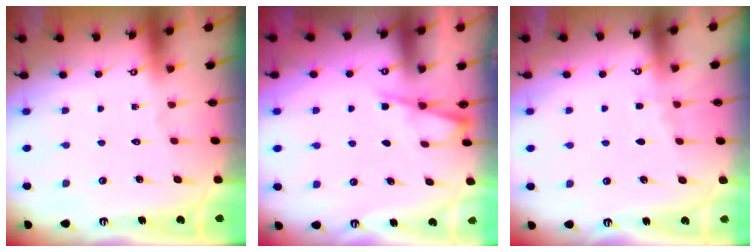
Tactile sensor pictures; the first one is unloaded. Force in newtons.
{"total": 2.7, "press": 2.7, "slide": 0.3}
{"total": 3.2, "press": 3.1, "slide": 0.5}